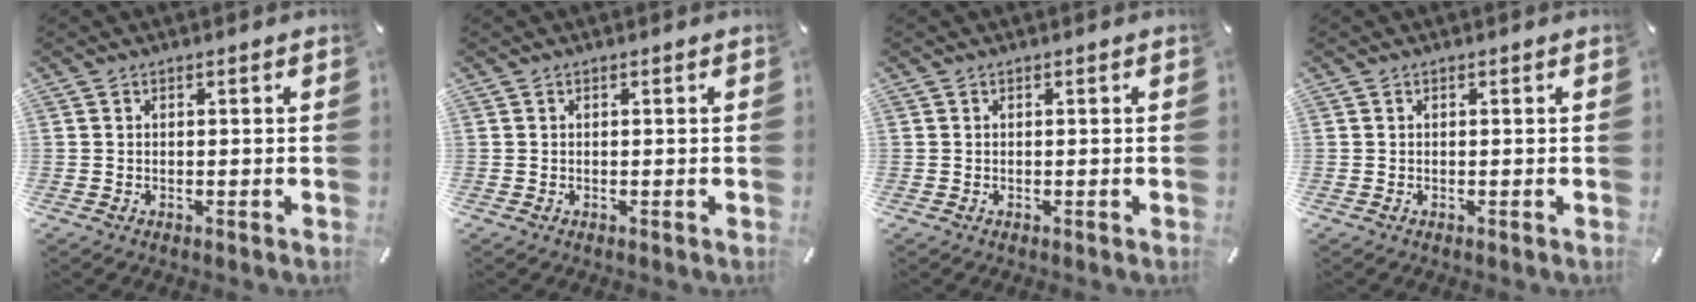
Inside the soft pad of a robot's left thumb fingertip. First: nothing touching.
{"total": 0.0}
{"total": 0.0}
{"total": 0.0}